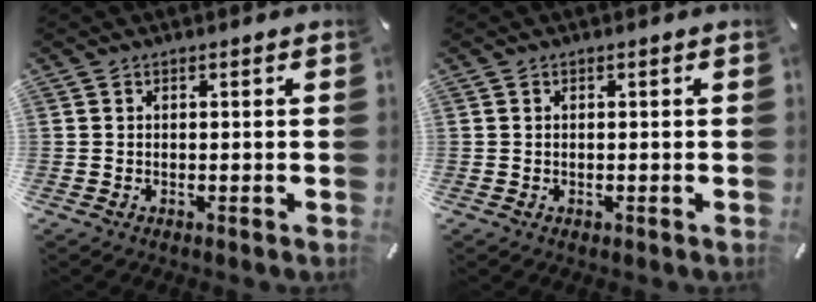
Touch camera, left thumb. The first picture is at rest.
{"total": 0.5, "force": [0.0, 0.4, 0.3], "torque": [-0.006, 0.001, -0.001]}